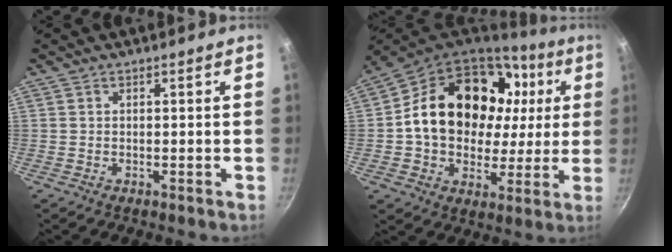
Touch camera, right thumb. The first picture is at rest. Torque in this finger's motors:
{"motor_torque": [1.02, 3.99, 1.33, -0.91, 0.21]}